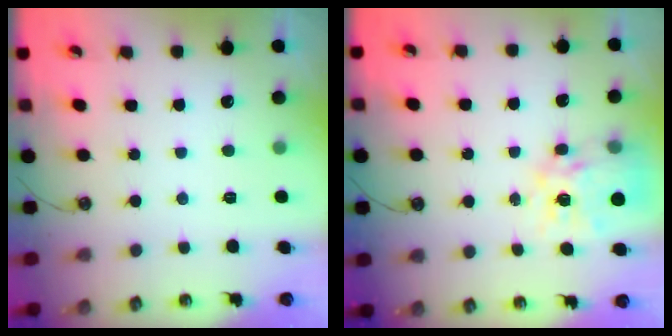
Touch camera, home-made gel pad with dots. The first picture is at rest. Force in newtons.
{"total": 15.0, "press": 14.9, "slide": 1.5}